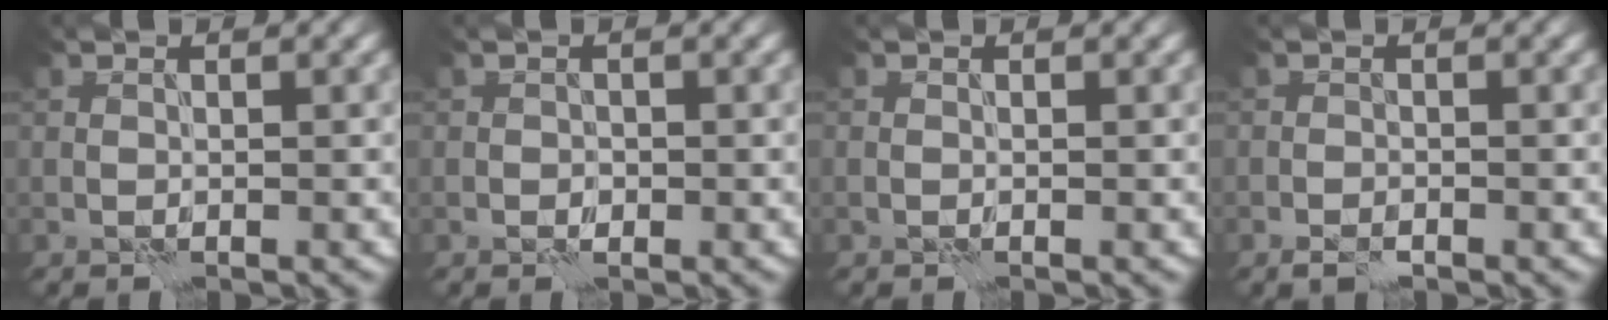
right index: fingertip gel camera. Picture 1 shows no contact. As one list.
[{"total": 1.0, "force": [-0.2, 0.8, 0.5], "torque": [-0.009, -0.002, -0.005]}, {"total": 0.0}, {"total": 1.5, "force": [-1.0, 0.8, 0.8], "torque": [-0.016, -0.001, -0.022]}]